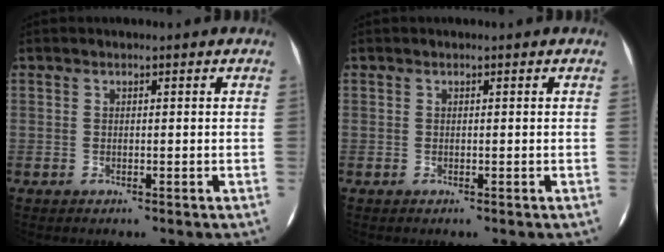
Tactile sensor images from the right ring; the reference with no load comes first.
{"total": 0.0}